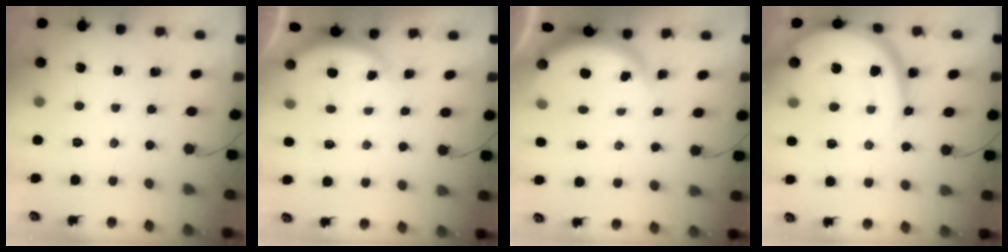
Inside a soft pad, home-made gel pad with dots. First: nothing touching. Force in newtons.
{"total": 2.1, "press": 2.0, "slide": 0.3}
{"total": 4.0, "press": 3.7, "slide": 1.5}
{"total": 16.3, "press": 16.2, "slide": 1.3}